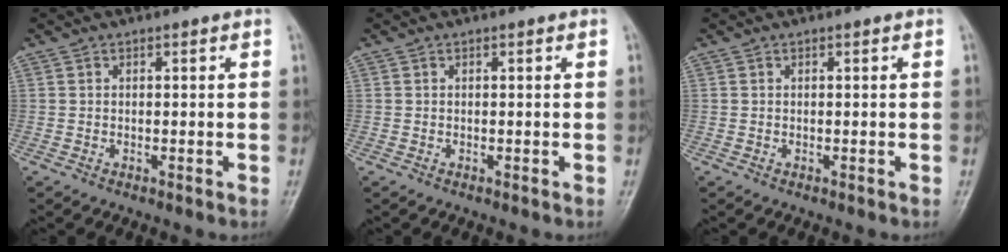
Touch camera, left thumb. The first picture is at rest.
{"total": 0.0}
{"total": 0.0}